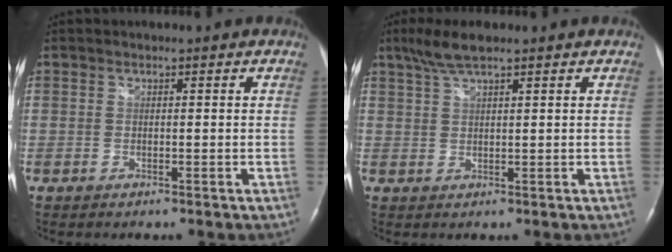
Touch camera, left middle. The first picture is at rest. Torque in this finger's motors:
{"motor_torque": [0.44, -0.29, 0.00, 0.06]}